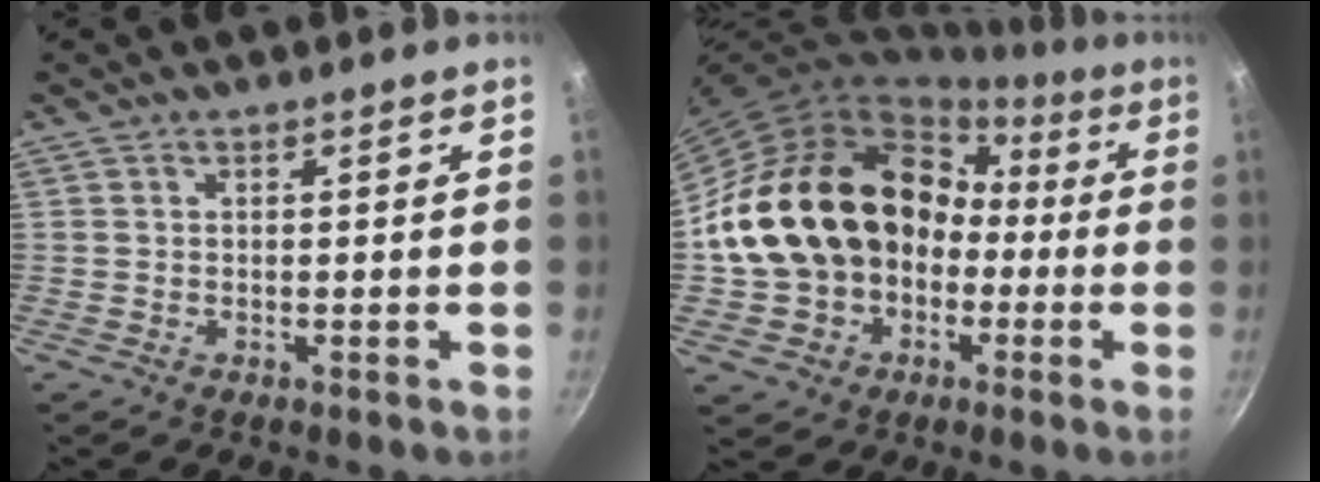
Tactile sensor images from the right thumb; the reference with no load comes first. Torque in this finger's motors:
{"motor_torque": [1.96, 2.76, 1.98, -0.79, 0.45]}